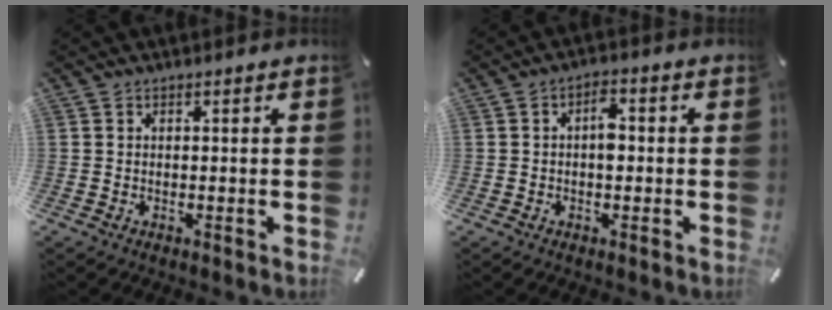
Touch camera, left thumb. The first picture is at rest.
{"total": 3.7, "force": [-0.1, 2.0, 3.0], "torque": [-0.044, 0.006, -0.007]}